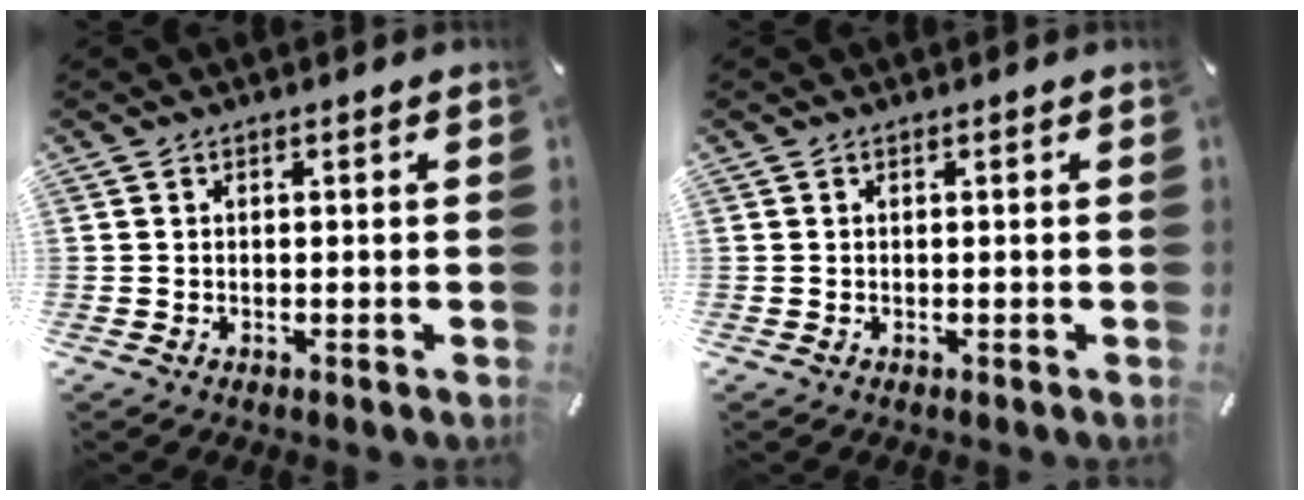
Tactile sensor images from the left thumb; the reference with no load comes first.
{"total": 0.0}